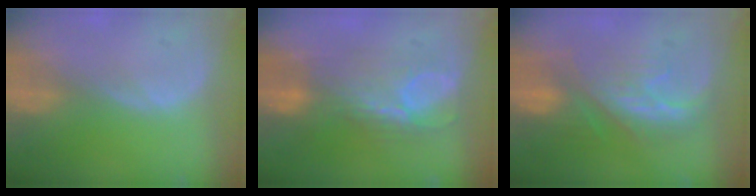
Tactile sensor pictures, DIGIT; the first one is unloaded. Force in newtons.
{"total": 7.7, "press": 7.4, "slide": 2.2}
{"total": 8.4, "press": 8.2, "slide": 1.8}